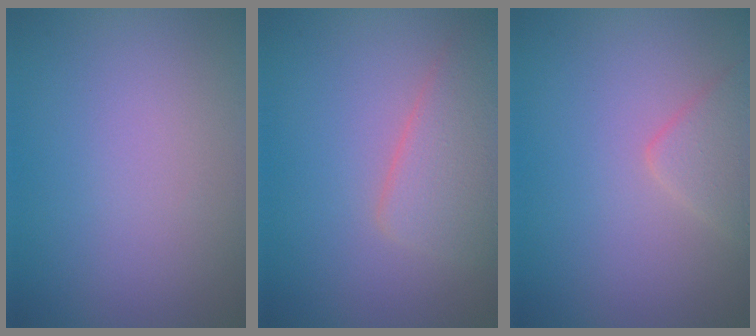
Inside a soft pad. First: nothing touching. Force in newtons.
{"total": 4.0, "press": 4.0, "slide": 0.1}
{"total": 2.2, "press": 2.2, "slide": 0.1}